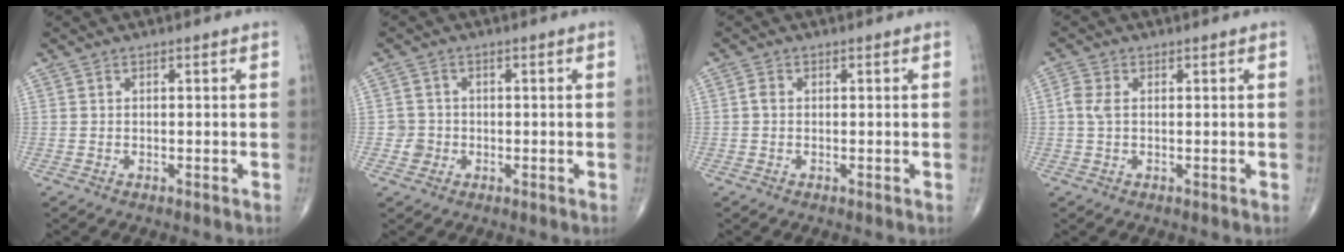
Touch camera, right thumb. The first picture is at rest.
{"total": 3.1, "force": [-0.7, 3.0, 0.1], "torque": [0.021, 0.010, -0.015]}
{"total": 1.1, "force": [-0.1, 0.8, 0.7], "torque": [-0.010, 0.001, -0.003]}
{"total": 2.6, "force": [0.3, 1.5, 2.2], "torque": [-0.063, 0.008, 0.002]}